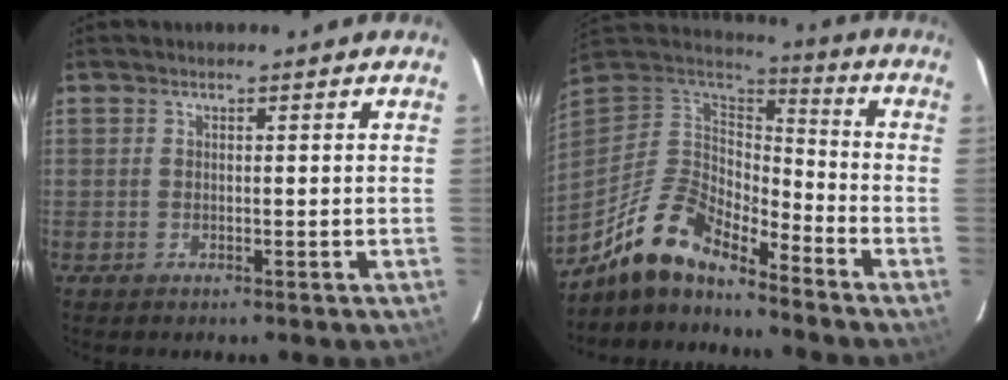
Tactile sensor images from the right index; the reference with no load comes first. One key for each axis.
{"total": 14.1, "fx": -11.7, "fy": 4.1, "fz": 6.8, "tx": -0.142, "ty": -0.003, "tz": -0.230}